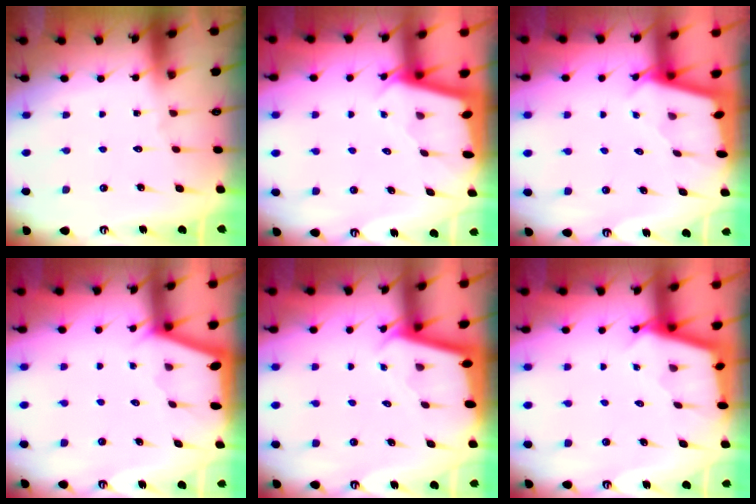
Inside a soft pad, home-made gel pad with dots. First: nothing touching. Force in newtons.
{"total": 1.8, "press": 1.7, "slide": 0.1}
{"total": 1.9, "press": 1.9, "slide": 0.2}
{"total": 1.7, "press": 1.6, "slide": 0.3}
{"total": 1.9, "press": 1.9, "slide": 0.1}
{"total": 2.5, "press": 2.5, "slide": 0.2}